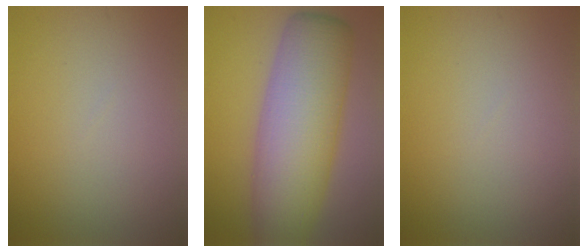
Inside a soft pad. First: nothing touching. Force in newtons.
{"total": 10.8, "press": 10.8, "slide": 0.3}
{"total": 0.0}